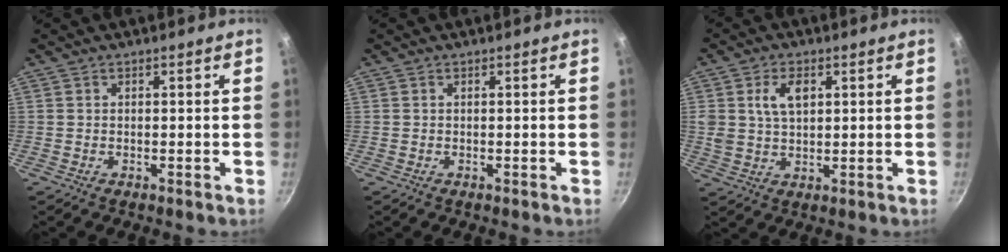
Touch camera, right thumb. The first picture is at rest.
{"total": 0.0}
{"total": 6.6, "force": [2.1, 4.2, 4.7], "torque": [-0.076, -0.007, 0.040]}